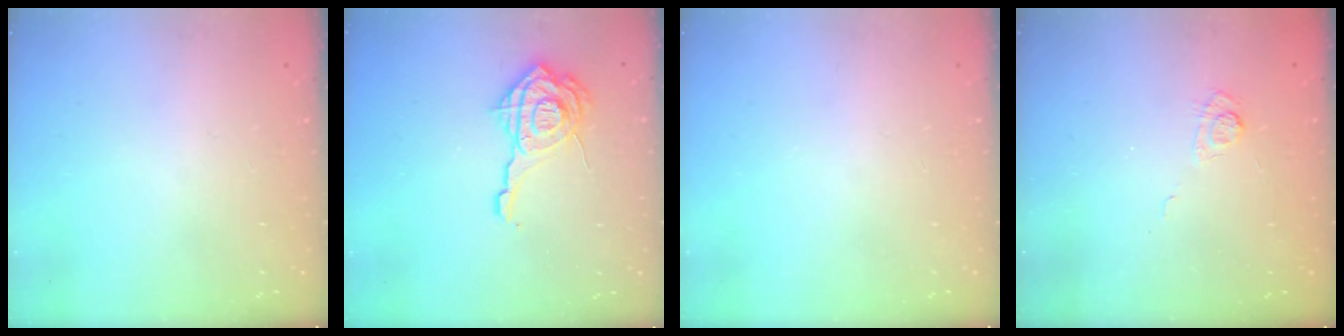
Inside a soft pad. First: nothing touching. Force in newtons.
{"total": 14.5, "press": 14.5, "slide": 1.3}
{"total": 0.0}
{"total": 3.6, "press": 3.1, "slide": 1.7}